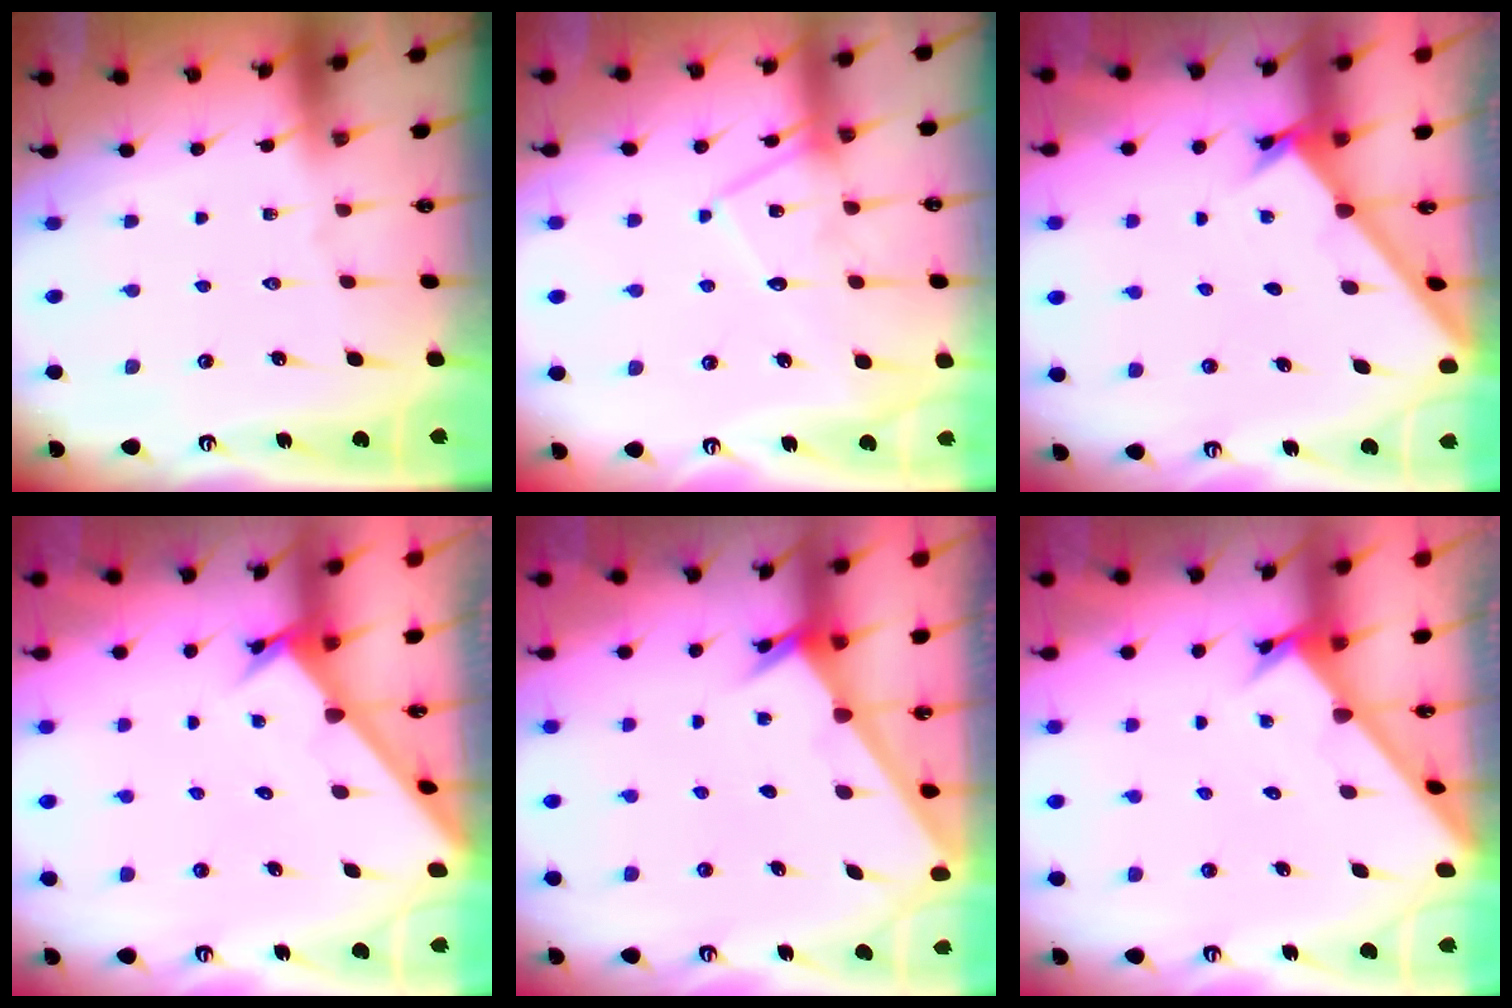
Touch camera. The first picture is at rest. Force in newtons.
{"total": 13.5, "press": 13.4, "slide": 1.1}
{"total": 1.6, "press": 1.6, "slide": 0.2}
{"total": 2.6, "press": 2.6, "slide": 0.2}
{"total": 2.5, "press": 2.5, "slide": 0.2}
{"total": 2.6, "press": 2.6, "slide": 0.3}